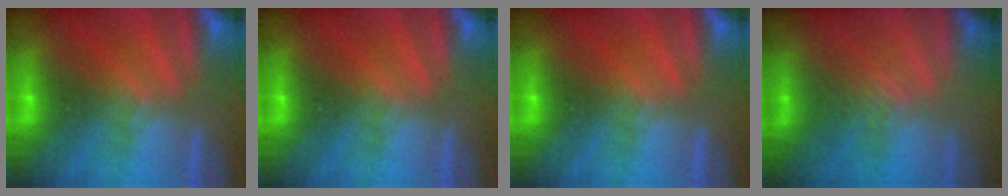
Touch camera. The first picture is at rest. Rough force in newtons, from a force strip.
{"total": 0.0}
{"total": 0.0}
{"total": 2.5}